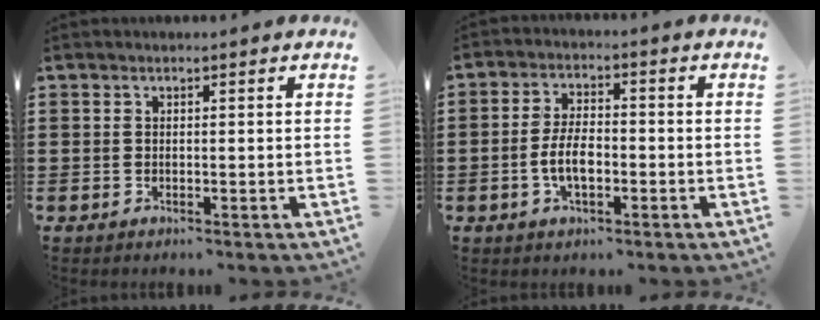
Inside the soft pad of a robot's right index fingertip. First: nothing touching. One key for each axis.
{"total": 5.5, "fx": -1.2, "fy": 2.6, "fz": 4.7, "tx": -0.110, "ty": 0.000, "tz": -0.030}